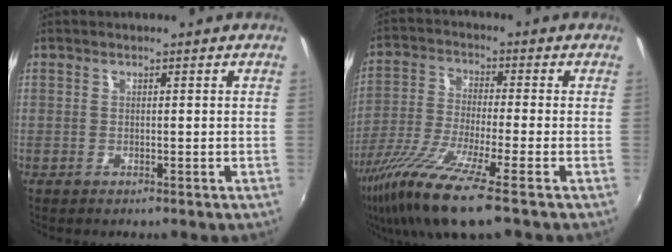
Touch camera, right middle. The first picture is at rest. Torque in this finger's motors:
{"motor_torque": [1.25, -0.89, 0.62, 0.21]}